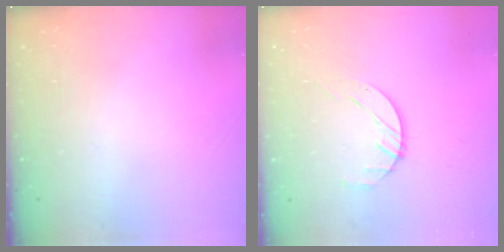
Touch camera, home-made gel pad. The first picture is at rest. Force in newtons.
{"total": 2.1, "press": 2.0, "slide": 0.3}